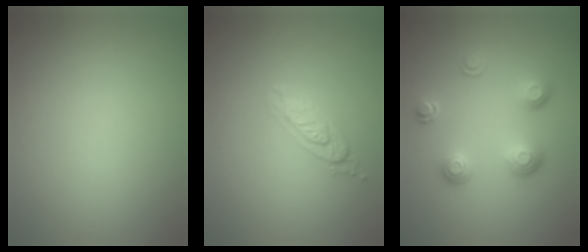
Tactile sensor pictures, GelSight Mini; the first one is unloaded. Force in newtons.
{"total": 2.0, "press": 2.0, "slide": 0.5}
{"total": 3.4, "press": 2.5, "slide": 2.3}